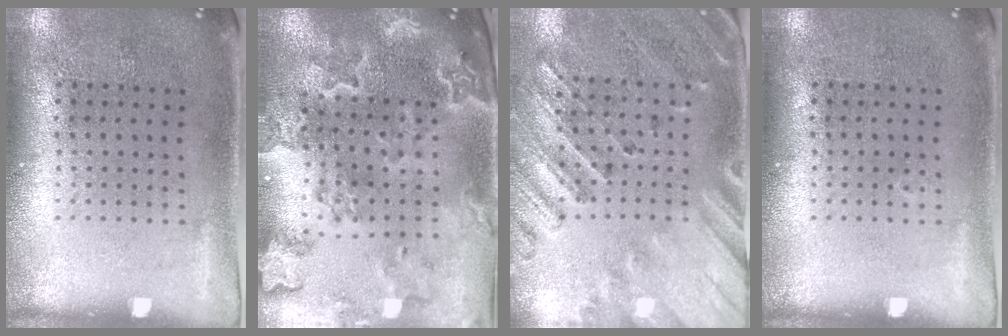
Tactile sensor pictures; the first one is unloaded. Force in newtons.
{"total": 2.9, "press": 2.7, "slide": 1.0}
{"total": 2.5, "press": 2.2, "slide": 1.3}
{"total": 0.0}